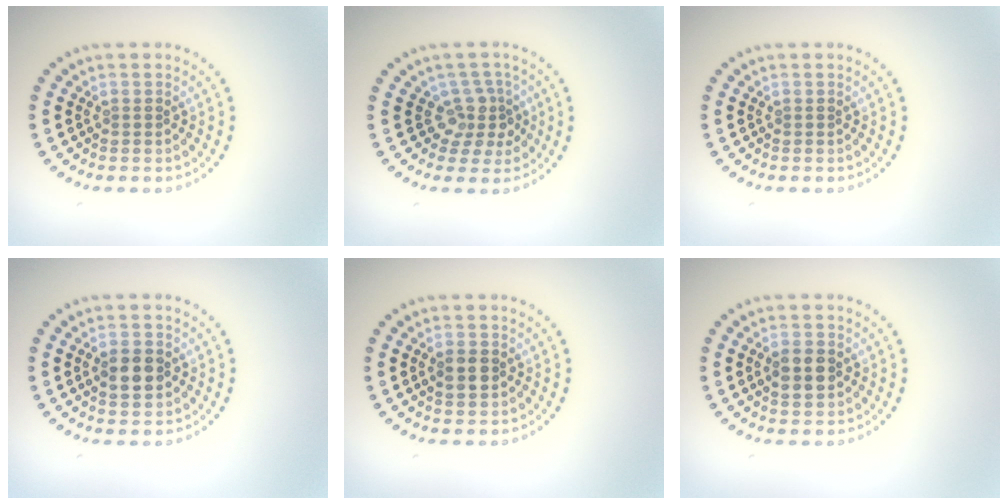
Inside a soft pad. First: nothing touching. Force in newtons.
{"total": 2.9, "press": 2.1, "slide": 2.0}
{"total": 0.0}
{"total": 3.0, "press": 3.0, "slide": 0.1}
{"total": 1.9, "press": 1.9, "slide": 0.2}
{"total": 2.9, "press": 2.9, "slide": 0.0}